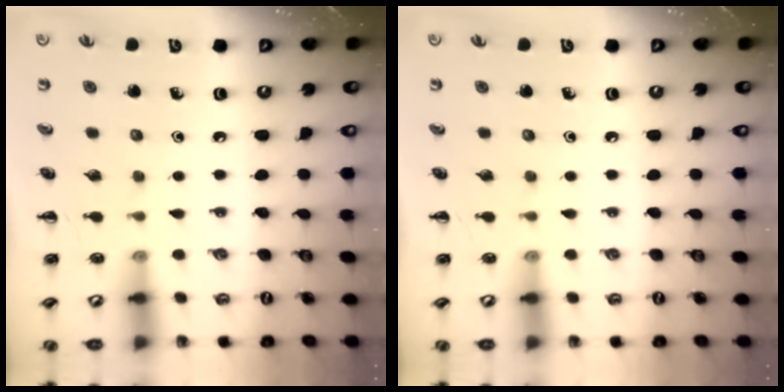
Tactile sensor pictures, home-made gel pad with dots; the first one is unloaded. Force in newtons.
{"total": 0.0}